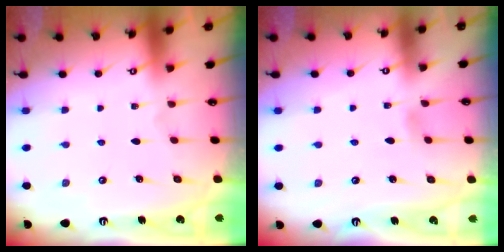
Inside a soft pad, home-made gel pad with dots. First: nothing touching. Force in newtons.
{"total": 3.3, "press": 3.3, "slide": 0.3}